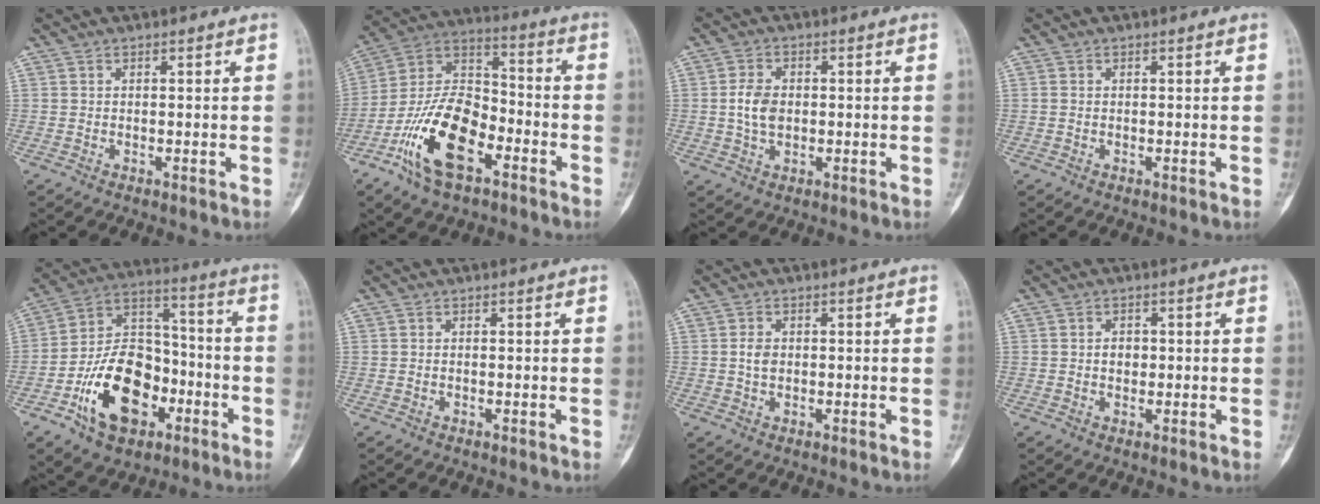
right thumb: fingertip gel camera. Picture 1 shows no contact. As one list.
[{"total": 18.2, "force": [-8.3, 9.4, 13.1], "torque": [-0.231, 0.060, -0.159]}, {"total": 5.3, "force": [0.0, 3.7, 3.9], "torque": [-0.071, 0.004, 0.000]}, {"total": 0.6, "force": [0.0, 0.5, 0.4], "torque": [-0.010, 0.001, 0.000]}, {"total": 19.3, "force": [-7.5, 12.6, 12.6], "torque": [-0.180, 0.062, -0.126]}, {"total": 0.0}, {"total": 2.6, "force": [0.1, 1.8, 1.8], "torque": [-0.030, 0.003, 0.002]}, {"total": 2.2, "force": [0.0, 1.7, 1.4], "torque": [-0.006, 0.004, 0.001]}]